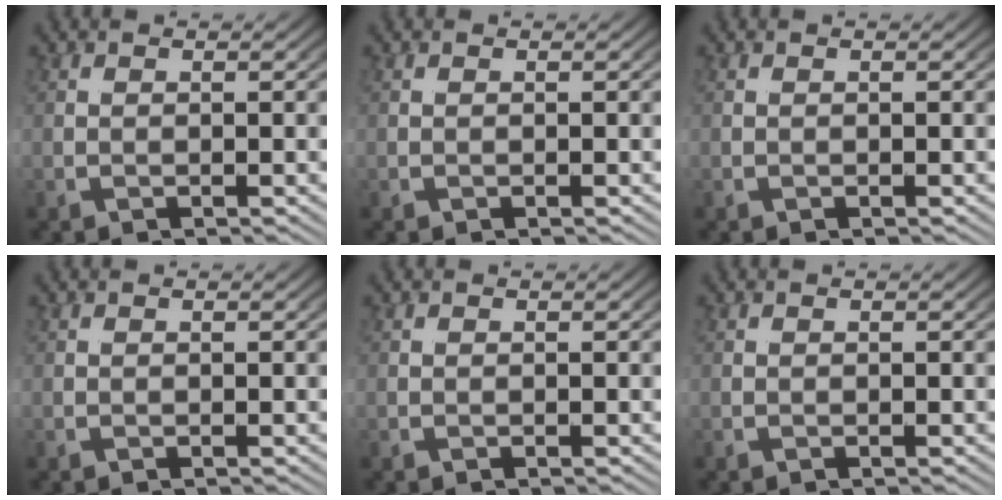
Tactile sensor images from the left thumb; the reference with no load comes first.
{"total": 0.0}
{"total": 0.0}
{"total": 0.0}
{"total": 0.0}
{"total": 0.0}